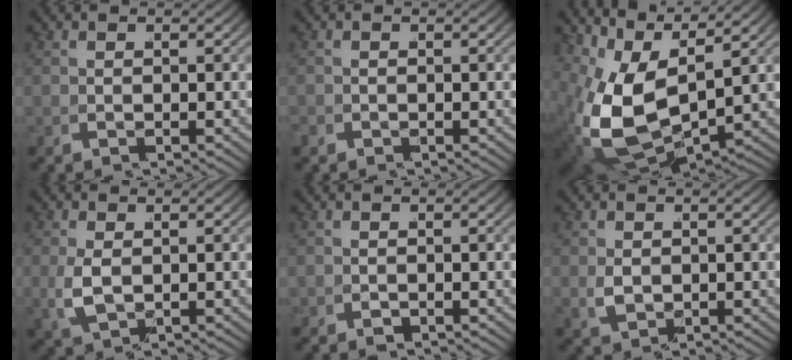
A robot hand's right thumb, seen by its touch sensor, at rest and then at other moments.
{"total": 0.5, "force": [-0.4, 0.3, -0.1], "torque": [0.000, -0.004, -0.007]}
{"total": 12.2, "force": [0.2, 7.9, 9.3], "torque": [-0.238, -0.063, 0.038]}
{"total": 3.3, "force": [0.3, 2.1, 2.5], "torque": [-0.074, -0.012, 0.023]}
{"total": 0.5, "force": [-0.1, 0.4, 0.3], "torque": [-0.012, -0.006, 0.004]}
{"total": 2.4, "force": [0.4, 1.8, 1.5], "torque": [-0.045, -0.014, 0.025]}